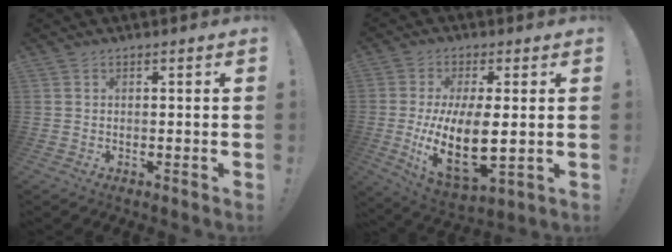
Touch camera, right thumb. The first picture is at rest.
{"total": 16.0, "force": [-0.4, 7.5, 14.1], "torque": [-0.262, -0.018, 0.005]}